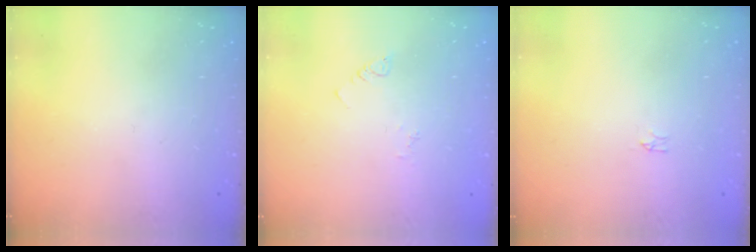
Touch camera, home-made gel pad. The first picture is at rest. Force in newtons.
{"total": 2.5, "press": 2.5, "slide": 0.4}
{"total": 0.0}